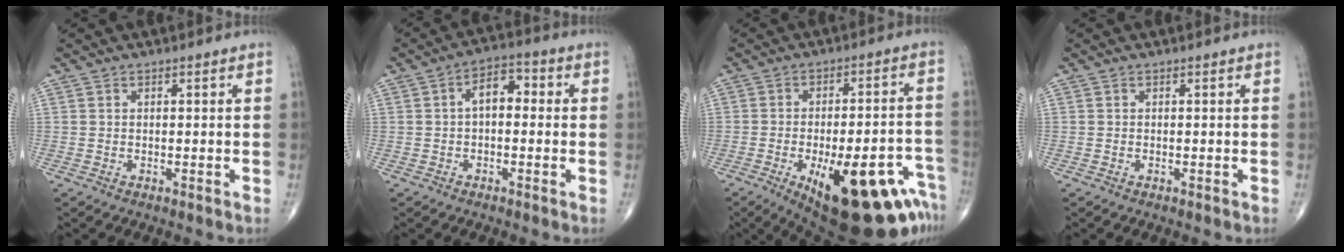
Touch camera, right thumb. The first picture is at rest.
{"total": 6.2, "force": [0.4, 3.6, 5.1], "torque": [-0.063, 0.026, -0.004]}
{"total": 24.8, "force": [-12.5, 9.1, 19.4], "torque": [-0.179, 0.051, -0.162]}
{"total": 0.0}